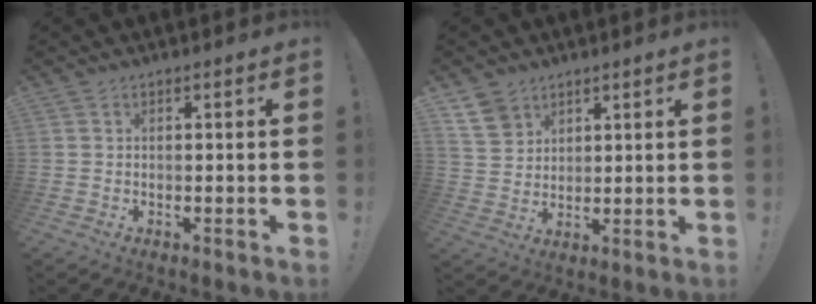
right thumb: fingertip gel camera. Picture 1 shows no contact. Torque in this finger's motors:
{"motor_torque": [-0.21, 0.22, -0.42, 0.35, -0.05]}